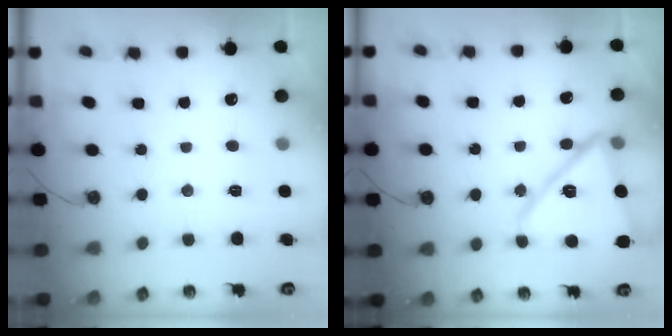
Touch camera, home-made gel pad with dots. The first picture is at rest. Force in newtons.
{"total": 17.1, "press": 17.0, "slide": 1.7}